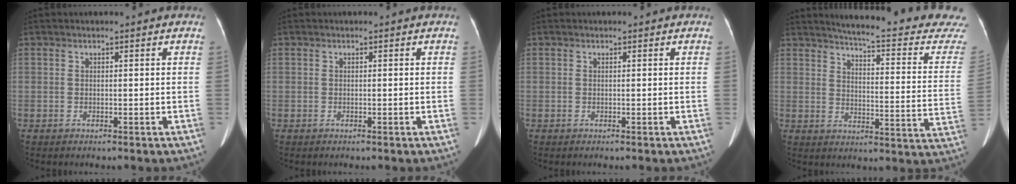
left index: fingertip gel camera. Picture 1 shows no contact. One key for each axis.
{"total": 0.0}
{"total": 0.0}
{"total": 21.9, "fx": 20.7, "fy": 0.2, "fz": 7.4, "tx": -0.103, "ty": -0.113, "tz": 0.233}